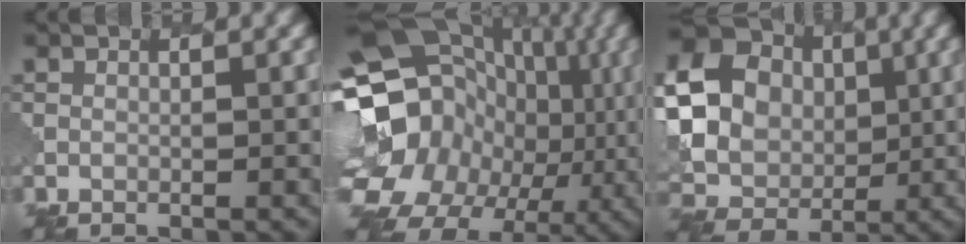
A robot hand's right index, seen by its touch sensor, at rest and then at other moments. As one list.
[{"total": 20.6, "force": [-1.2, 17.4, 11.0], "torque": [-0.203, 0.019, -0.036]}, {"total": 22.9, "force": [5.1, 20.5, 8.8], "torque": [-0.215, 0.024, 0.046]}]